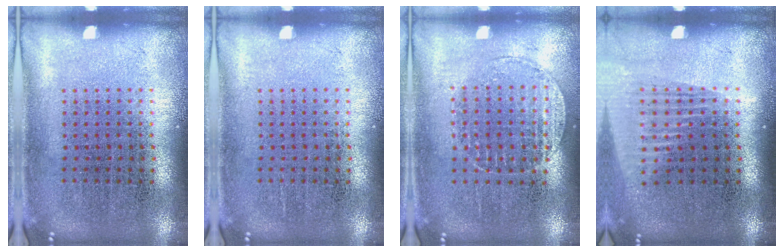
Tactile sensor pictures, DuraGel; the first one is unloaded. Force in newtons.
{"total": 0.0}
{"total": 1.3, "press": 1.1, "slide": 0.6}
{"total": 1.4, "press": 1.2, "slide": 0.7}